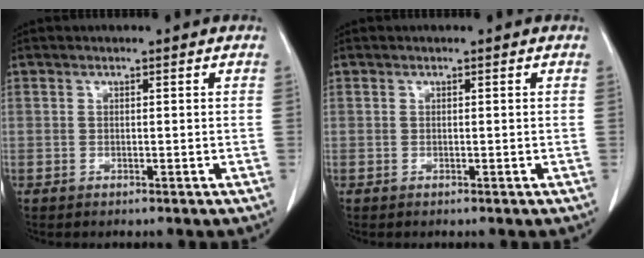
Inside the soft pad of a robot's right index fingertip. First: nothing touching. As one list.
[{"total": 0.0}]